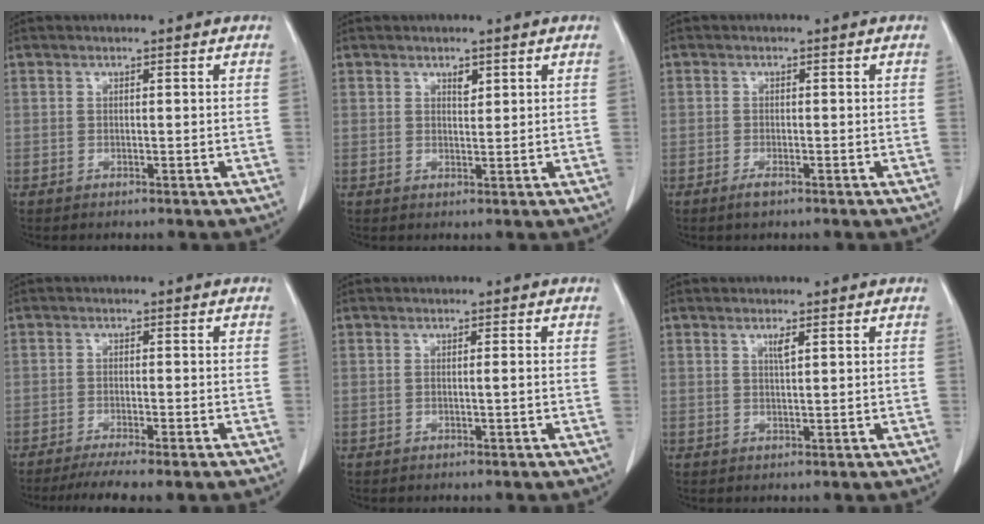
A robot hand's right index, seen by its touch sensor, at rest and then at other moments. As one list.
[{"total": 1.4, "force": [0.8, 0.6, 0.9], "torque": [-0.011, -0.004, 0.013]}, {"total": 1.4, "force": [-1.0, 0.3, 1.0], "torque": [-0.023, -0.003, -0.015]}, {"total": 7.3, "force": [-5.9, 0.3, 4.2], "torque": [-0.057, -0.013, -0.090]}, {"total": 0.7, "force": [-0.1, -0.2, 0.7], "torque": [-0.009, 0.000, -0.003]}, {"total": 1.4, "force": [0.7, 0.0, 1.2], "torque": [-0.024, -0.001, 0.012]}]